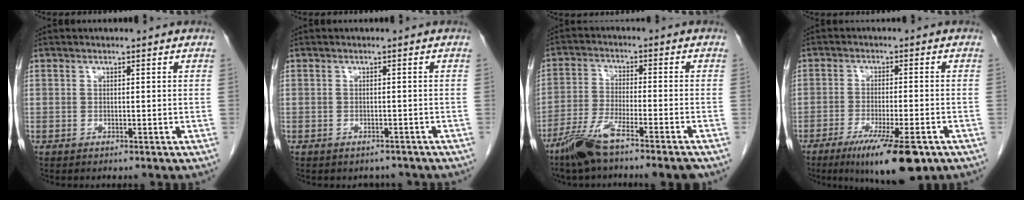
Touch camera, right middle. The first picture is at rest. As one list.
[{"total": 2.0, "force": [-1.7, 1.1, 0.1], "torque": [-0.001, 0.003, -0.023]}, {"total": 9.0, "force": [-6.7, 0.1, 6.0], "torque": [-0.121, -0.019, -0.125]}, {"total": 11.7, "force": [-7.3, 1.7, 8.9], "torque": [-0.135, -0.025, -0.109]}]